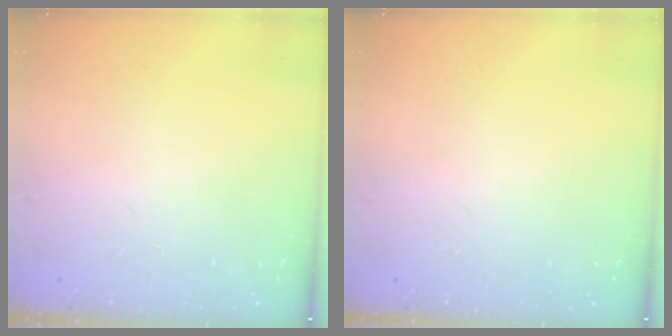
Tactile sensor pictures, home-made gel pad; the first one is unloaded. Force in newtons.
{"total": 0.0}